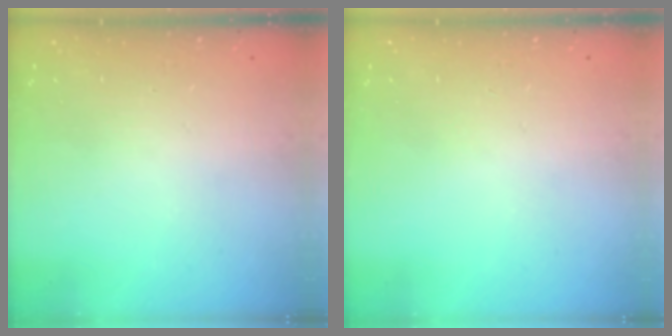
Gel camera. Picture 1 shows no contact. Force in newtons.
{"total": 0.0}